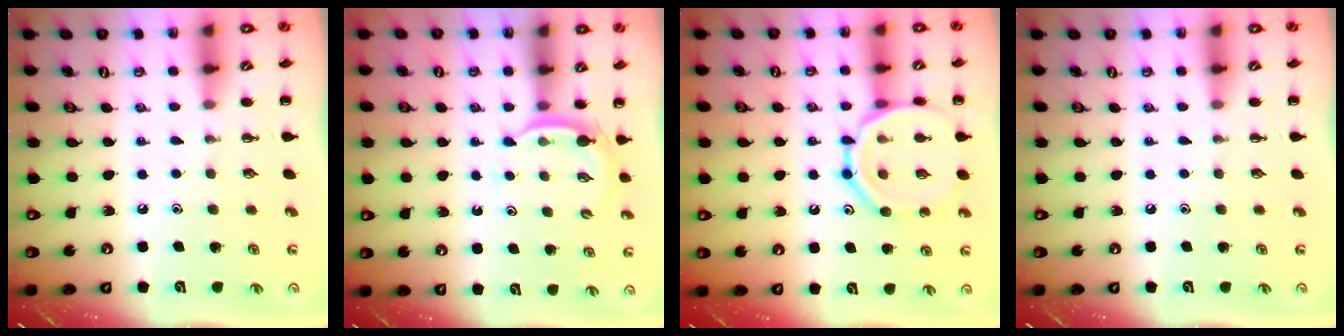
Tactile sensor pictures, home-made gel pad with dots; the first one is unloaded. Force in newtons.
{"total": 3.2, "press": 3.1, "slide": 0.8}
{"total": 14.5, "press": 14.5, "slide": 1.3}
{"total": 0.0}